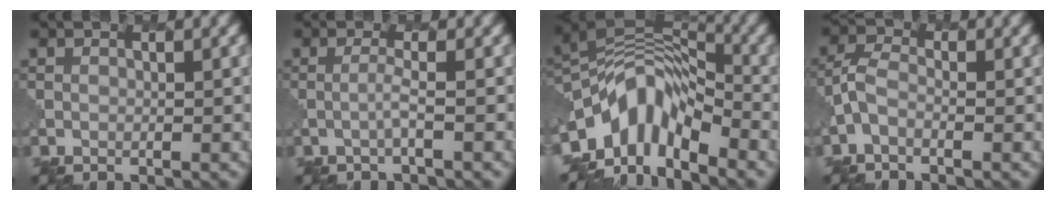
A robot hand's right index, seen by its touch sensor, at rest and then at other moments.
{"total": 1.2, "force": [-0.3, -0.1, 1.2], "torque": [-0.018, 0.004, -0.015]}
{"total": 8.2, "force": [-4.6, 4.1, 5.4], "torque": [-0.076, 0.005, -0.096]}
{"total": 1.6, "force": [-0.9, 0.7, 1.1], "torque": [-0.030, 0.003, -0.028]}